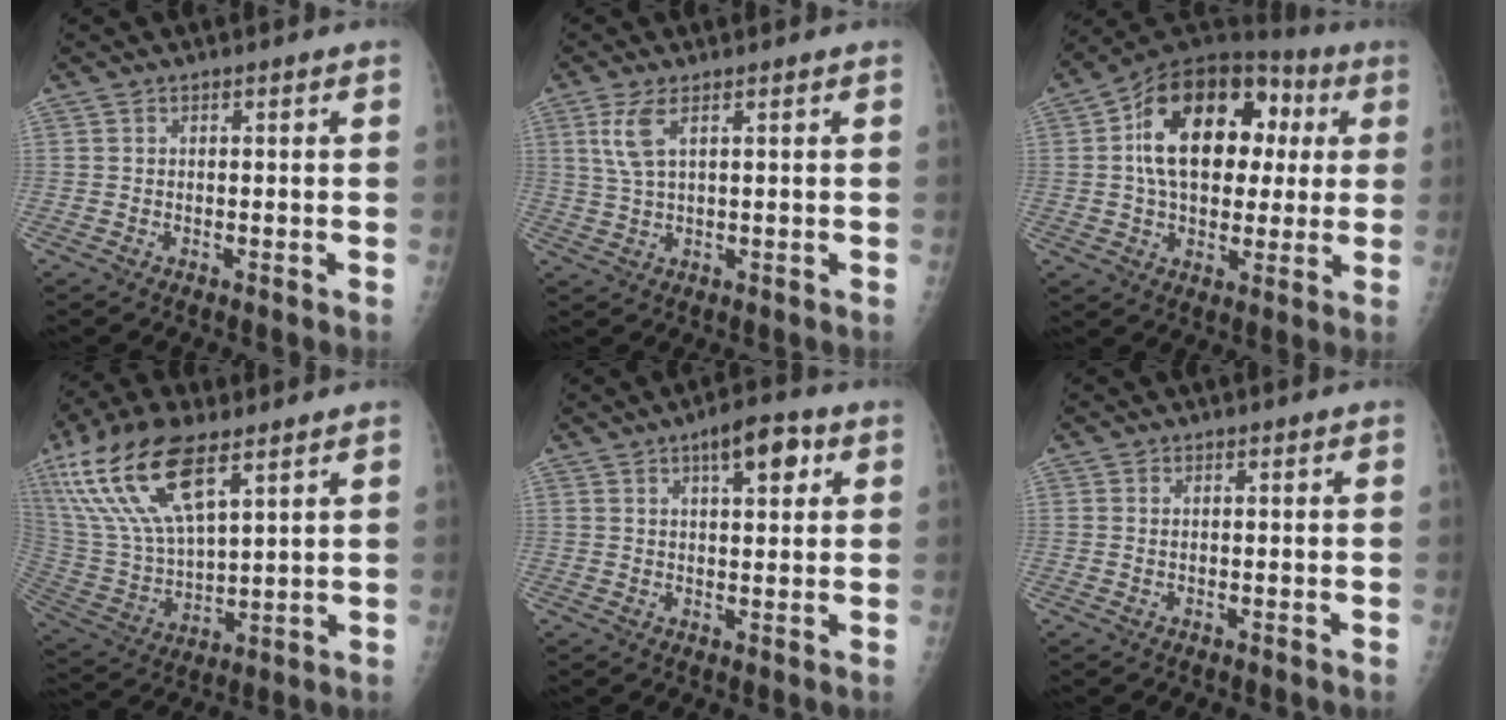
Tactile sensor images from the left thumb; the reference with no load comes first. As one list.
[{"total": 4.7, "force": [2.1, 1.3, 4.0], "torque": [-0.103, -0.006, 0.050]}, {"total": 21.3, "force": [4.0, 13.8, 15.8], "torque": [-0.221, 0.025, 0.057]}, {"total": 19.8, "force": [10.9, 8.0, 14.5], "torque": [-0.293, -0.028, 0.219]}, {"total": 7.4, "force": [3.5, 2.8, 5.9], "torque": [-0.069, -0.005, 0.047]}, {"total": 0.8, "force": [0.2, 0.3, 0.7], "torque": [-0.019, 0.003, 0.008]}]